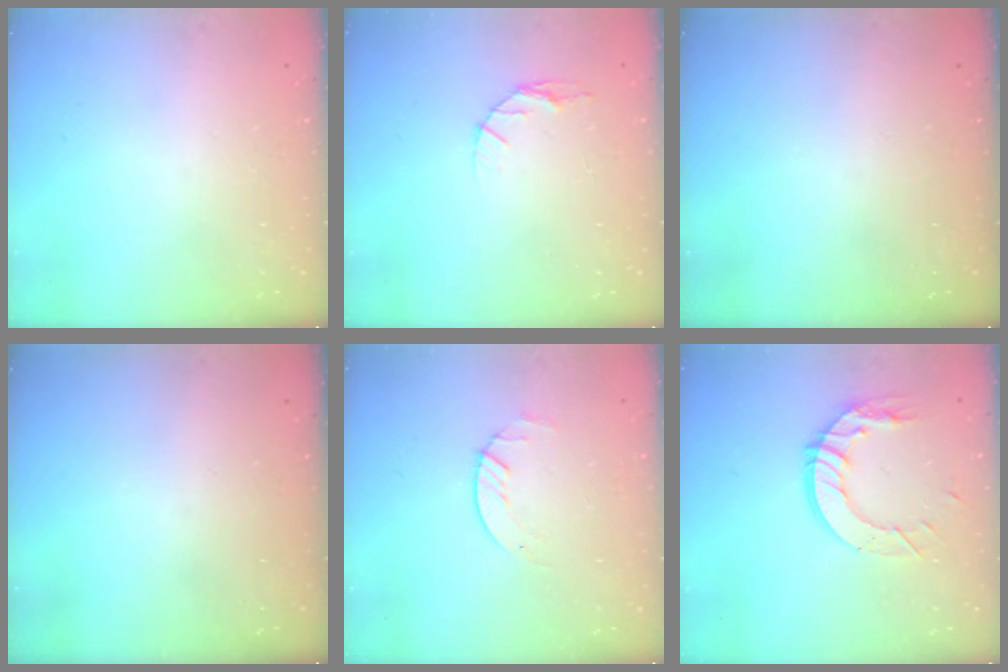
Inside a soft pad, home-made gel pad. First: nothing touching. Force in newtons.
{"total": 4.9, "press": 4.9, "slide": 0.6}
{"total": 0.0}
{"total": 0.0}
{"total": 1.4, "press": 1.4, "slide": 0.2}
{"total": 11.6, "press": 11.6, "slide": 1.2}